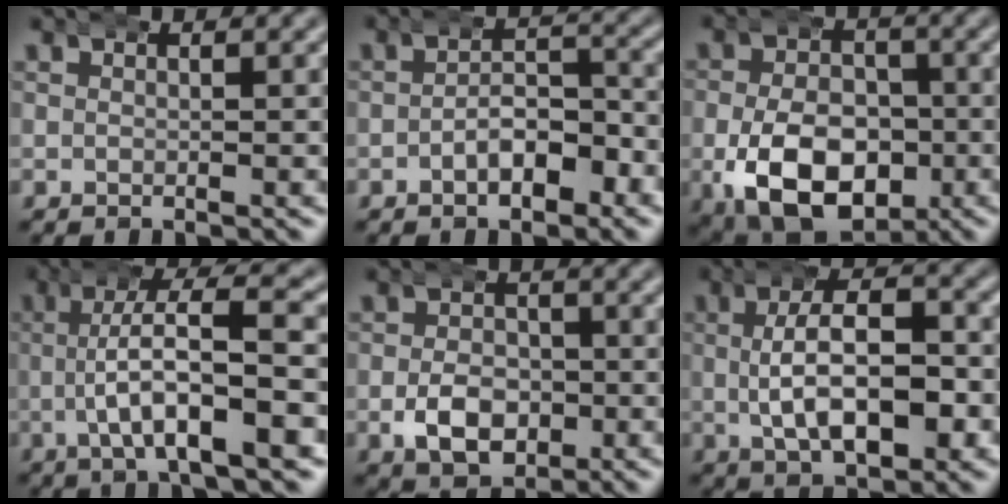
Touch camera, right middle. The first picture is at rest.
{"total": 3.9, "force": [-2.8, 1.7, 2.1], "torque": [-0.013, -0.004, -0.048]}
{"total": 11.3, "force": [-3.6, 7.9, 7.2], "torque": [-0.135, -0.052, -0.037]}
{"total": 6.9, "force": [-0.5, 1.8, 6.6], "torque": [-0.103, 0.011, -0.013]}
{"total": 4.9, "force": [-1.7, 3.5, 3.0], "torque": [-0.040, -0.011, -0.026]}
{"total": 7.4, "force": [-1.0, 4.0, 6.1], "torque": [-0.093, -0.001, -0.013]}